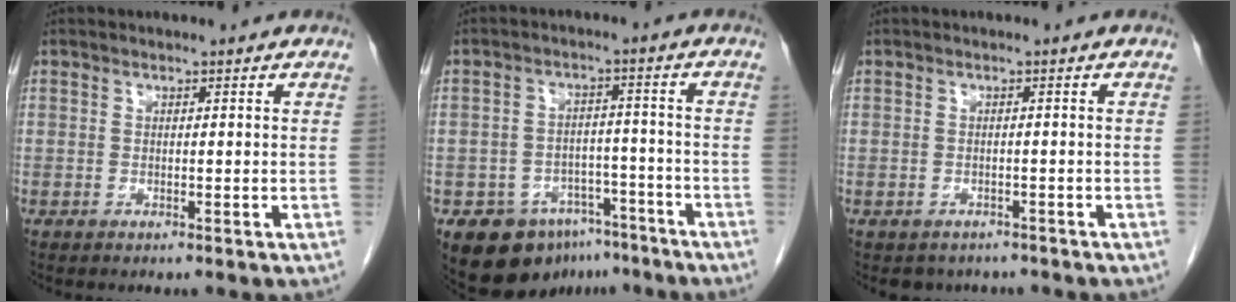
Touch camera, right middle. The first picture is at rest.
{"total": 9.6, "force": [-6.6, 5.9, 3.6], "torque": [-0.051, 0.020, -0.094]}
{"total": 3.4, "force": [-2.9, 1.9, 0.2], "torque": [-0.003, 0.005, -0.036]}